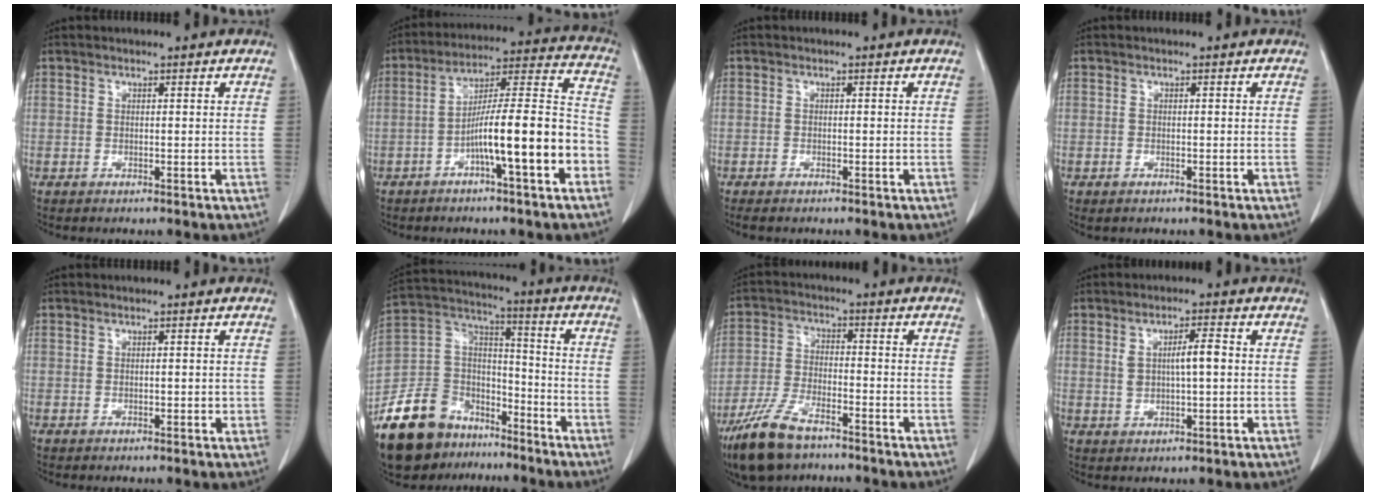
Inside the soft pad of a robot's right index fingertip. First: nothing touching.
{"total": 15.2, "force": [-5.5, 1.5, 14.1], "torque": [-0.219, 0.028, -0.086]}
{"total": 2.6, "force": [-1.8, 1.2, 1.5], "torque": [-0.033, -0.004, -0.025]}
{"total": 1.6, "force": [-0.8, 1.0, 1.0], "torque": [-0.025, -0.001, -0.008]}
{"total": 1.8, "force": [-0.1, 1.0, 1.5], "torque": [-0.030, 0.002, 0.002]}
{"total": 21.1, "force": [-14.8, 12.2, 9.0], "torque": [-0.207, 0.038, -0.260]}
{"total": 11.2, "force": [-7.9, 4.0, 6.9], "torque": [-0.153, -0.016, -0.150]}
{"total": 5.3, "force": [0.7, 1.5, 5.0], "torque": [-0.093, 0.011, 0.019]}